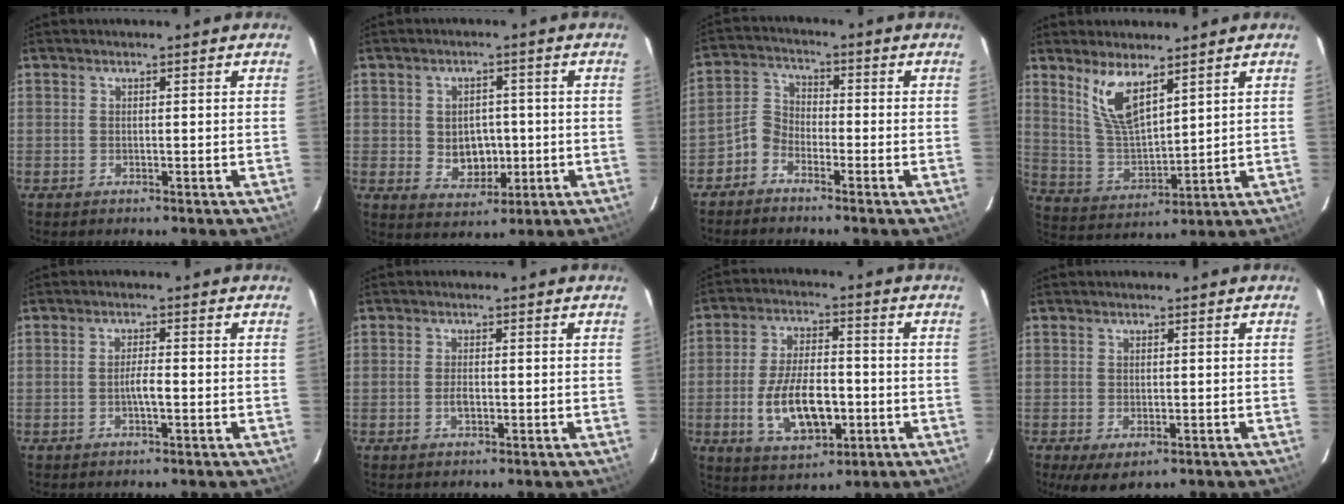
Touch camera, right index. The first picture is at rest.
{"total": 6.5, "force": [-0.5, 5.3, 3.7], "torque": [-0.068, 0.002, 0.009]}
{"total": 4.2, "force": [-3.0, 2.8, 1.1], "torque": [-0.024, 0.018, -0.070]}
{"total": 9.1, "force": [5.7, 2.8, 6.6], "torque": [-0.130, -0.006, 0.126]}
{"total": 2.4, "force": [-0.8, 0.3, 2.3], "torque": [-0.042, 0.003, -0.015]}
{"total": 2.1, "force": [-0.6, 1.1, 1.7], "torque": [-0.033, 0.001, -0.011]}
{"total": 13.0, "force": [-3.3, 6.3, 10.9], "torque": [-0.215, -0.002, -0.045]}
{"total": 4.8, "force": [-2.1, 2.6, 3.4], "torque": [-0.063, -0.020, -0.026]}